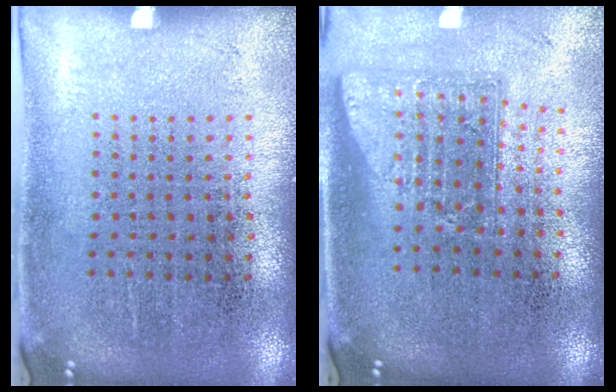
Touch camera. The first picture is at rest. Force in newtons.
{"total": 1.7, "press": 1.3, "slide": 1.1}